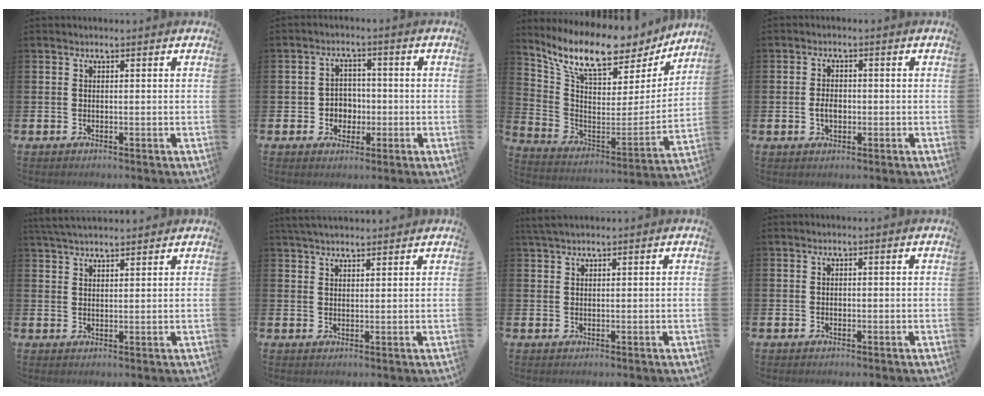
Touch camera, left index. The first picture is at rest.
{"total": 3.4, "force": [-0.7, 3.2, 0.9], "torque": [-0.020, 0.001, -0.021]}
{"total": 11.4, "force": [9.4, 3.8, 5.1], "torque": [-0.134, -0.061, 0.162]}
{"total": 2.7, "force": [-0.4, 1.8, 2.0], "torque": [-0.022, -0.002, -0.012]}
{"total": 3.8, "force": [3.6, 0.5, 1.1], "torque": [-0.029, -0.009, 0.068]}
{"total": 3.2, "force": [3.1, 0.4, 0.8], "torque": [-0.022, -0.008, 0.057]}
{"total": 1.8, "force": [1.5, 0.3, 0.8], "torque": [-0.026, 0.009, 0.029]}
{"total": 0.6, "force": [-0.2, 0.5, 0.1], "torque": [-0.011, 0.008, -0.004]}